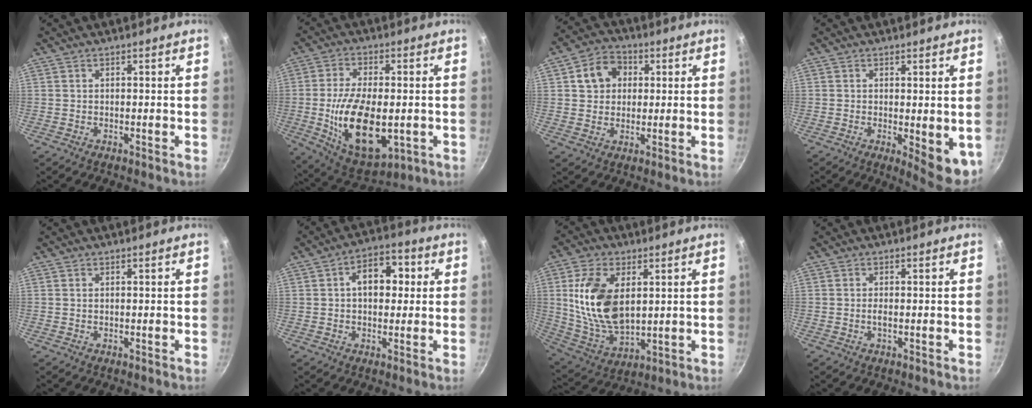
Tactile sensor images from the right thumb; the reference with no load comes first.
{"total": 17.7, "force": [-2.8, 8.9, 15.0], "torque": [-0.253, -0.008, -0.028]}
{"total": 8.1, "force": [1.9, 6.7, 4.1], "torque": [-0.041, 0.005, 0.025]}
{"total": 7.1, "force": [-1.4, 2.4, 6.6], "torque": [-0.081, -0.019, -0.012]}
{"total": 0.0}
{"total": 8.9, "force": [1.4, 5.7, 6.6], "torque": [-0.069, 0.020, 0.015]}
{"total": 16.4, "force": [3.2, 9.3, 13.1], "torque": [-0.246, -0.016, 0.073]}
{"total": 1.0, "force": [-0.2, 0.4, 0.9], "torque": [-0.017, 0.000, -0.004]}